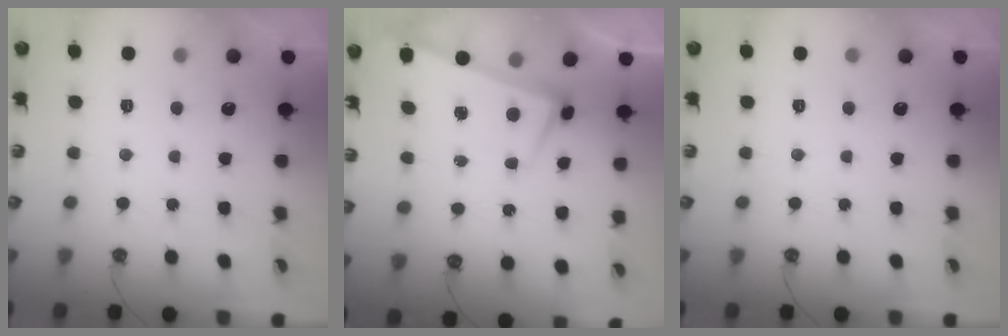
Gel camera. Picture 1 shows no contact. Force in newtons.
{"total": 1.9, "press": 1.3, "slide": 1.4}
{"total": 0.0}